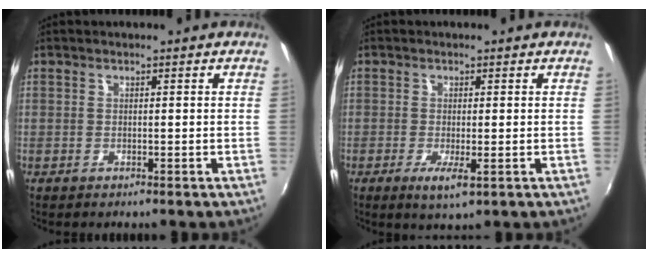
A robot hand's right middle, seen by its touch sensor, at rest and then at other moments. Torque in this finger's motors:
{"motor_torque": [-0.44, -0.88, 0.04, 0.01]}